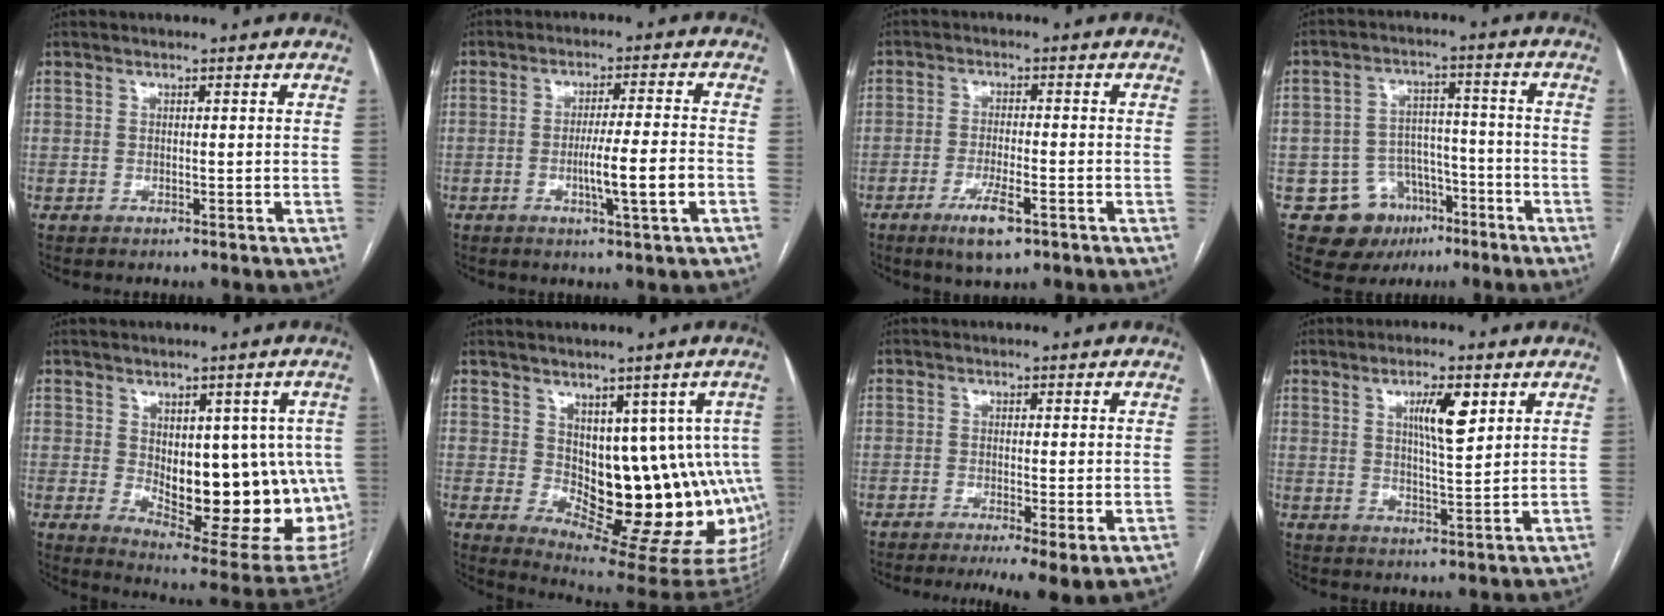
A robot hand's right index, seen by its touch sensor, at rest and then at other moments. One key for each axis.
{"total": 7.5, "fx": -2.2, "fy": -0.3, "fz": 7.2, "tx": -0.118, "ty": -0.005, "tz": -0.037}
{"total": 6.1, "fx": -3.4, "fy": 1.3, "fz": 5.0, "tx": -0.094, "ty": -0.009, "tz": -0.053}
{"total": 10.4, "fx": -5.3, "fy": 8.4, "fz": 3.0, "tx": -0.042, "ty": 0.031, "tz": -0.070}
{"total": 19.8, "fx": -1.2, "fy": 8.6, "fz": 17.8, "tx": -0.178, "ty": 0.002, "tz": 0.015}
{"total": 14.9, "fx": 0.2, "fy": 7.9, "fz": 12.6, "tx": -0.132, "ty": 0.008, "tz": 0.019}
{"total": 6.5, "fx": -3.7, "fy": 1.0, "fz": 5.3, "tx": -0.076, "ty": -0.019, "tz": -0.060}
{"total": 6.5, "fx": 2.8, "fy": 1.2, "fz": 5.8, "tx": -0.100, "ty": -0.001, "tz": 0.047}